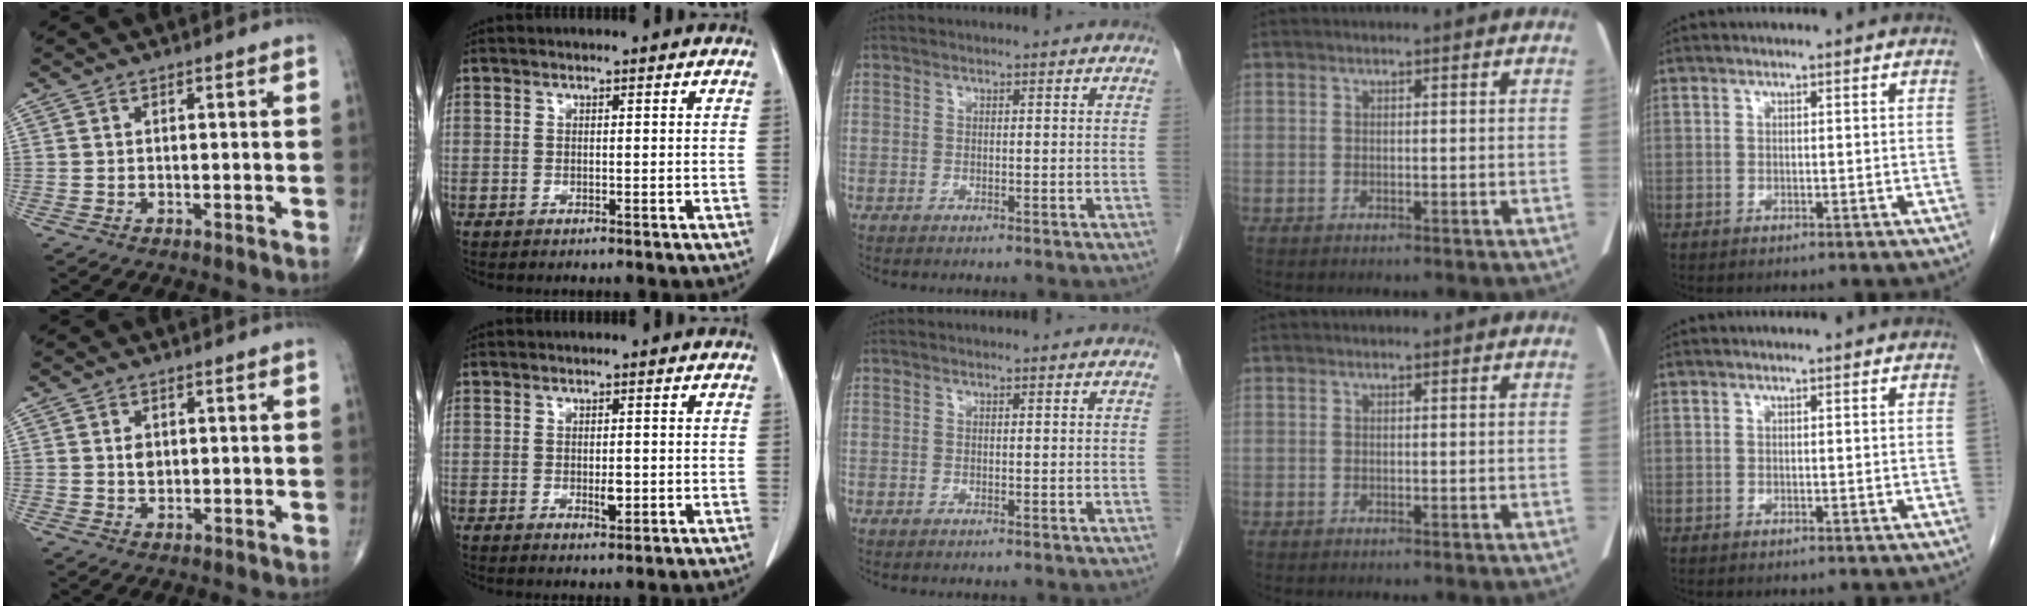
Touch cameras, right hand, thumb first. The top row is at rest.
{"thumb": {"total": 2.0, "force": [0.4, 1.4, 1.3], "torque": [-0.014, -0.002, 0.008]}, "index": {"total": 1.9, "force": [-0.4, 0.8, 1.7], "torque": [-0.029, -0.002, -0.002]}}